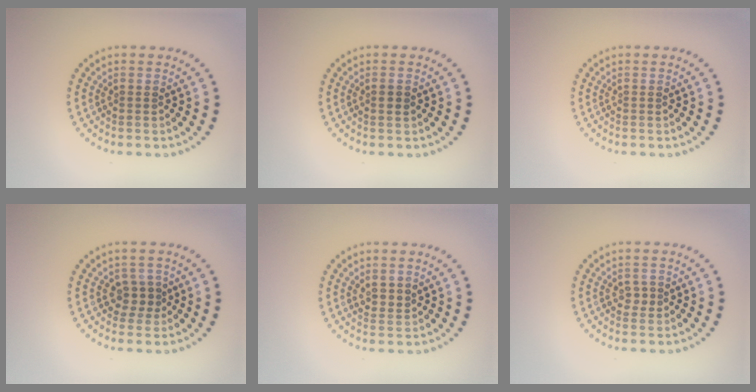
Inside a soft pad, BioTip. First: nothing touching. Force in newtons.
{"total": 0.9, "press": 0.8, "slide": 0.3}
{"total": 0.0}
{"total": 1.8, "press": 1.5, "slide": 1.0}
{"total": 1.6, "press": 1.3, "slide": 1.0}
{"total": 1.1, "press": 1.1, "slide": 0.3}